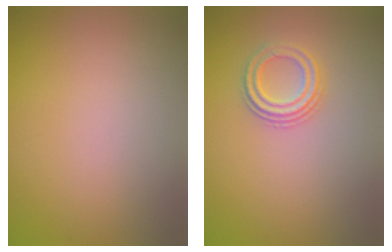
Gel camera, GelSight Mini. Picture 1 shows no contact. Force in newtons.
{"total": 2.6, "press": 2.3, "slide": 1.2}